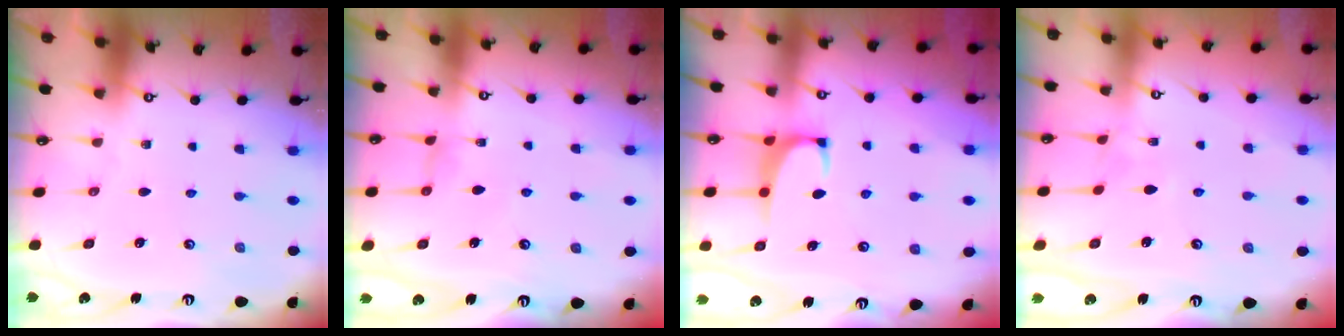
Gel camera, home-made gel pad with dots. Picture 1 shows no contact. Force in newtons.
{"total": 1.0, "press": 0.8, "slide": 0.5}
{"total": 0.7, "press": 0.2, "slide": 0.7}
{"total": 3.0, "press": 2.9, "slide": 0.3}